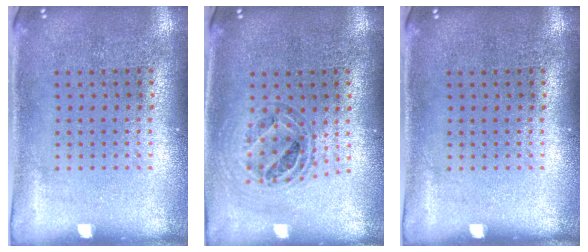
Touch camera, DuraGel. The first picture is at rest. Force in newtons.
{"total": 0.7, "press": 0.7, "slide": 0.0}
{"total": 0.0}